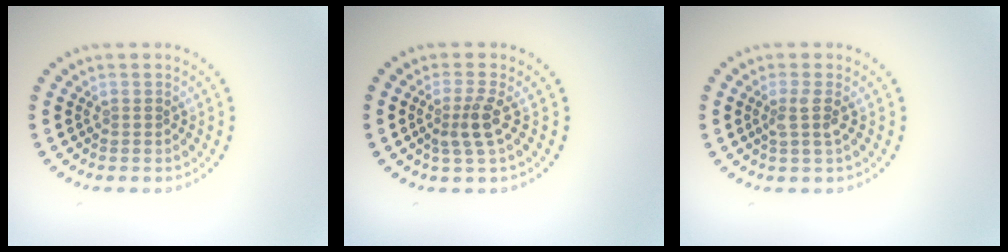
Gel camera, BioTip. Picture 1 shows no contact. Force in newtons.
{"total": 2.3, "press": 1.8, "slide": 1.5}
{"total": 1.7, "press": 1.3, "slide": 1.1}